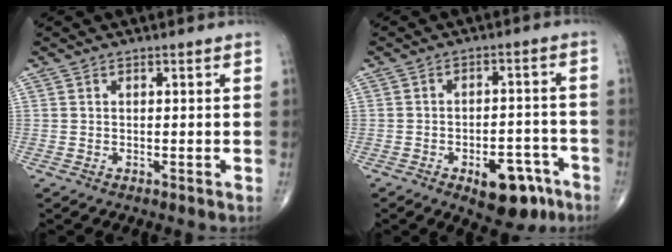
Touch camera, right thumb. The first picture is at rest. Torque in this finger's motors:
{"motor_torque": [2.77, 2.24, 0.59, -0.75, 0.04]}